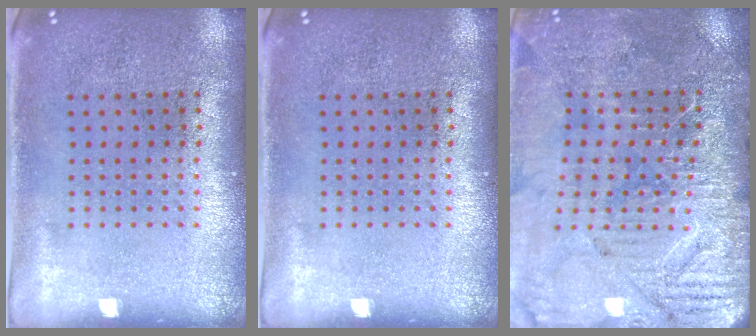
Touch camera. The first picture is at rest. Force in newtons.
{"total": 0.0}
{"total": 3.6, "press": 3.6, "slide": 0.3}